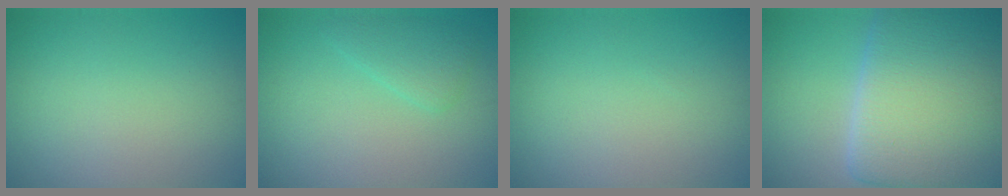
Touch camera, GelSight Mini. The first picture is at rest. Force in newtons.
{"total": 2.0, "press": 2.0, "slide": 0.2}
{"total": 0.0}
{"total": 18.4, "press": 18.4, "slide": 0.7}